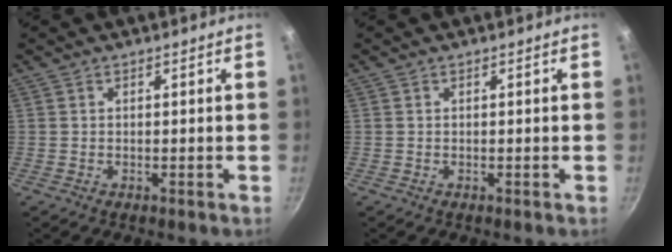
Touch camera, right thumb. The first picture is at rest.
{"total": 0.0}